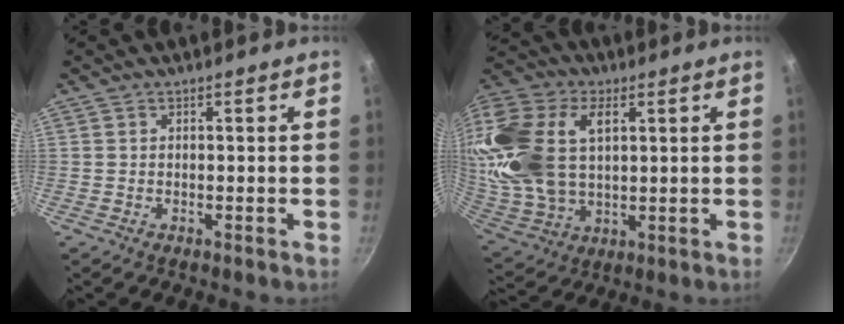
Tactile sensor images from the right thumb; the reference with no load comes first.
{"total": 26.3, "force": [6.7, 16.9, 19.0], "torque": [-0.415, 0.006, 0.128]}